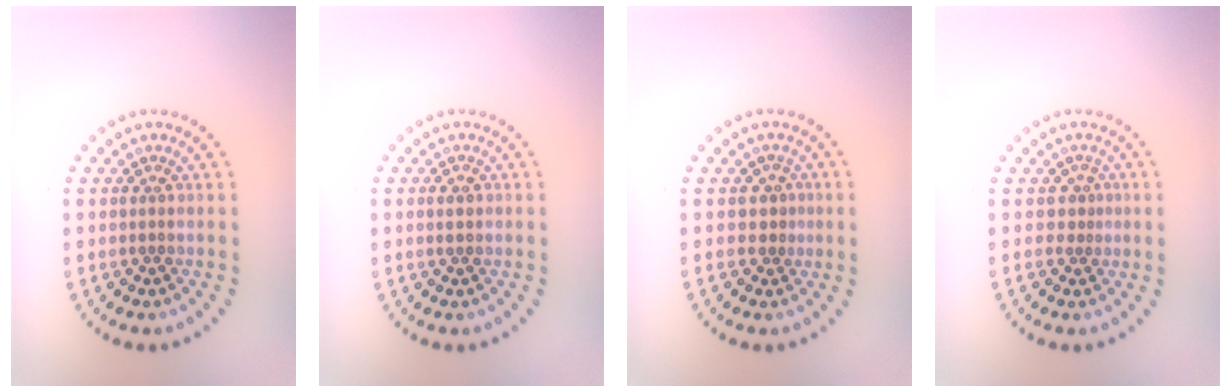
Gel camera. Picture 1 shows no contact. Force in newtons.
{"total": 1.0, "press": 1.0, "slide": 0.2}
{"total": 1.6, "press": 1.3, "slide": 1.0}
{"total": 1.2, "press": 0.5, "slide": 1.0}